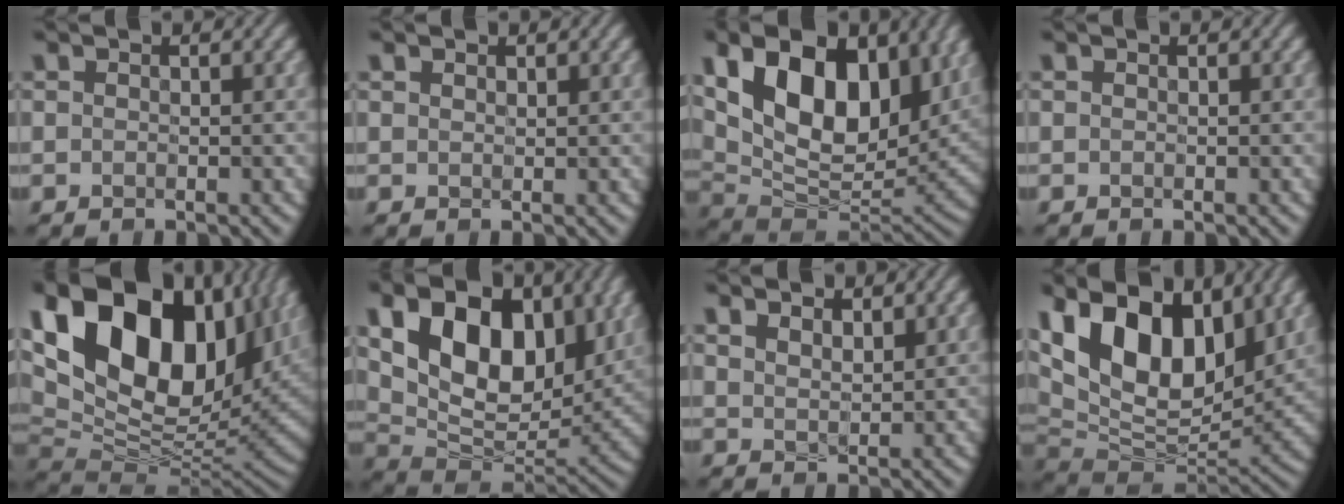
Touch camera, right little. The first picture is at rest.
{"total": 0.9, "force": [0.6, 0.5, 0.4], "torque": [-0.008, 0.001, 0.012]}
{"total": 15.3, "force": [5.5, 9.2, 10.8], "torque": [-0.205, 0.013, 0.096]}
{"total": 0.0}
{"total": 19.6, "force": [7.2, 11.8, 13.9], "torque": [-0.266, 0.047, 0.120]}
{"total": 13.8, "force": [4.8, 8.7, 9.6], "torque": [-0.175, 0.003, 0.083]}
{"total": 3.6, "force": [2.4, 1.8, 2.1], "torque": [-0.037, 0.008, 0.028]}
{"total": 15.0, "force": [6.2, 8.8, 10.5], "torque": [-0.212, 0.028, 0.102]}